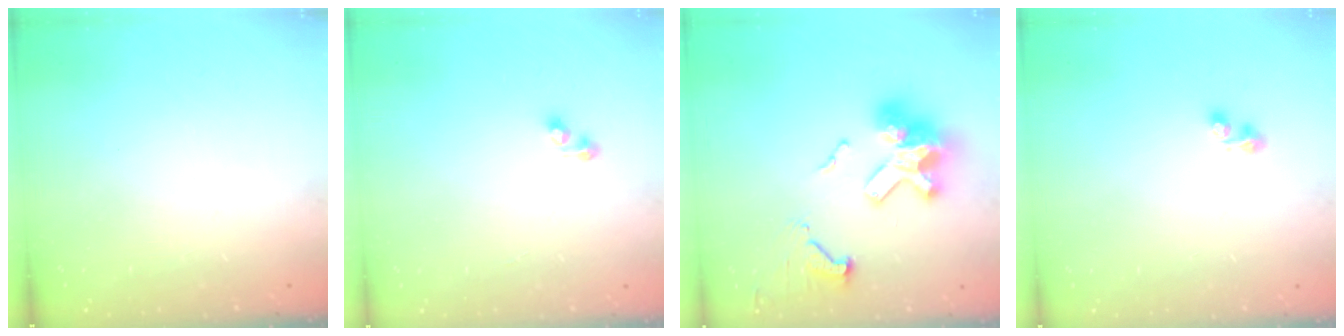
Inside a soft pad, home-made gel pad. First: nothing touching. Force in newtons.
{"total": 3.1, "press": 3.0, "slide": 0.4}
{"total": 16.1, "press": 16.1, "slide": 1.1}
{"total": 3.3, "press": 3.3, "slide": 0.3}